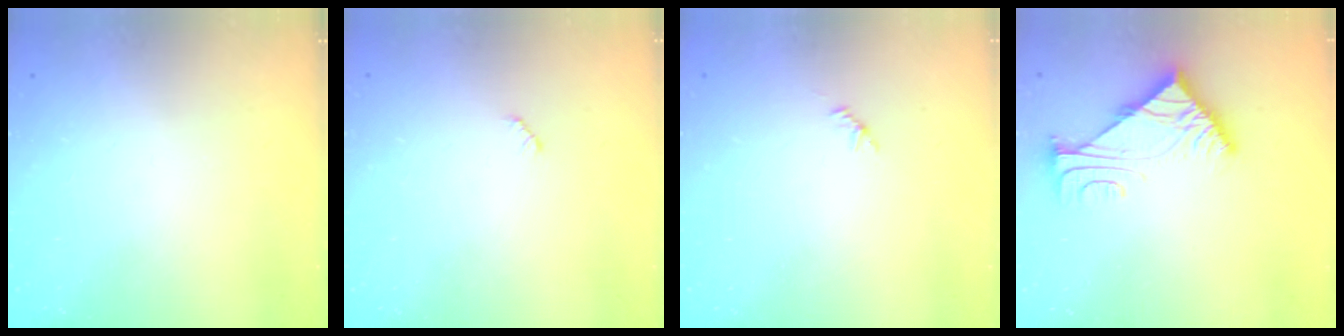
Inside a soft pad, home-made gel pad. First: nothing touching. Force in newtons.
{"total": 2.5, "press": 2.4, "slide": 0.4}
{"total": 1.5, "press": 1.4, "slide": 0.5}
{"total": 5.3, "press": 5.2, "slide": 0.7}